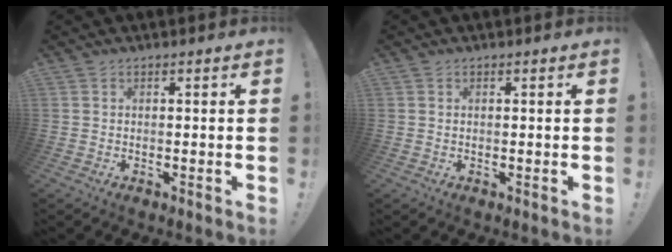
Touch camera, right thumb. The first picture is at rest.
{"total": 0.0}